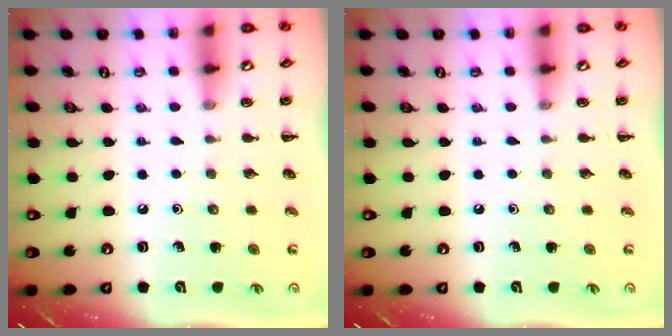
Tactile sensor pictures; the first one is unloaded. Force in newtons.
{"total": 0.0}